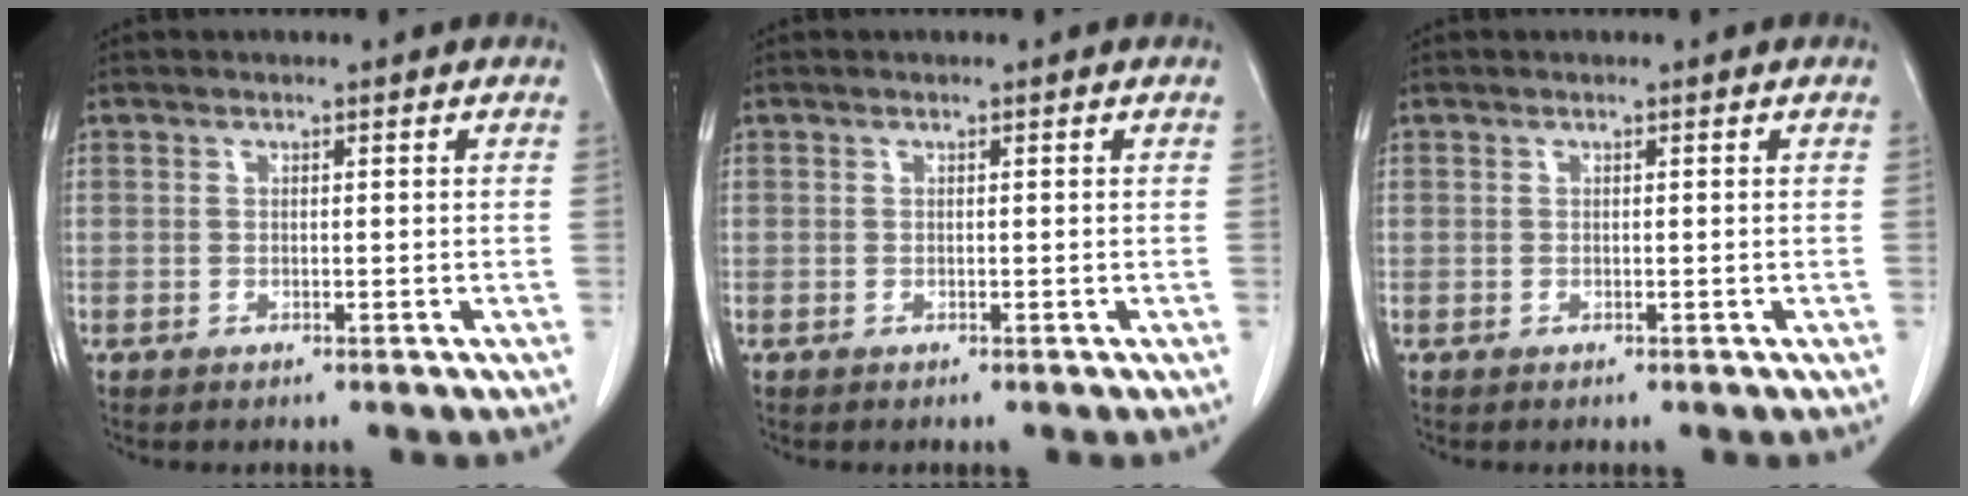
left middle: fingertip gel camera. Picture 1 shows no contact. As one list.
[{"total": 0.0}, {"total": 0.0}]